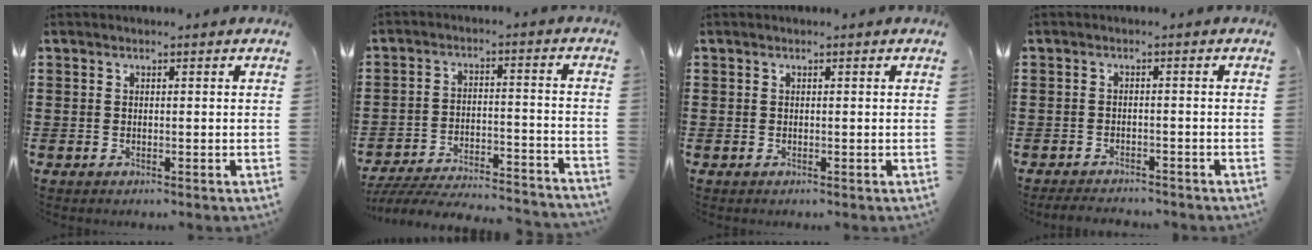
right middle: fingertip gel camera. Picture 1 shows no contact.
{"total": 6.0, "force": [-5.7, 0.4, 1.7], "torque": [-0.037, 0.000, -0.115]}
{"total": 0.0}
{"total": 2.2, "force": [-2.2, 0.2, 0.2], "torque": [-0.011, -0.004, -0.045]}